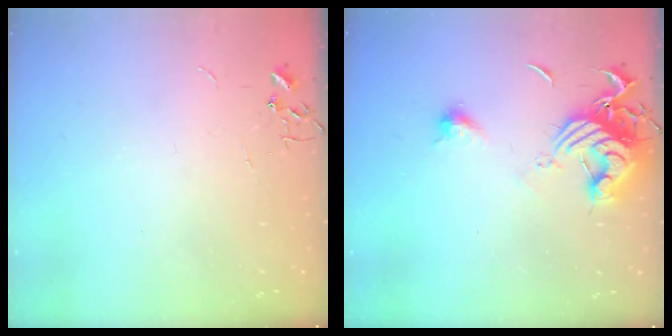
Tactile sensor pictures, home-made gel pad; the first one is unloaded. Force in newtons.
{"total": 12.7, "press": 12.7, "slide": 0.9}